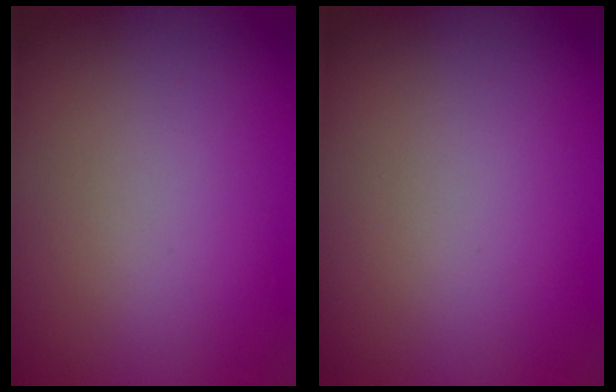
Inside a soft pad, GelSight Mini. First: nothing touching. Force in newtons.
{"total": 0.0}